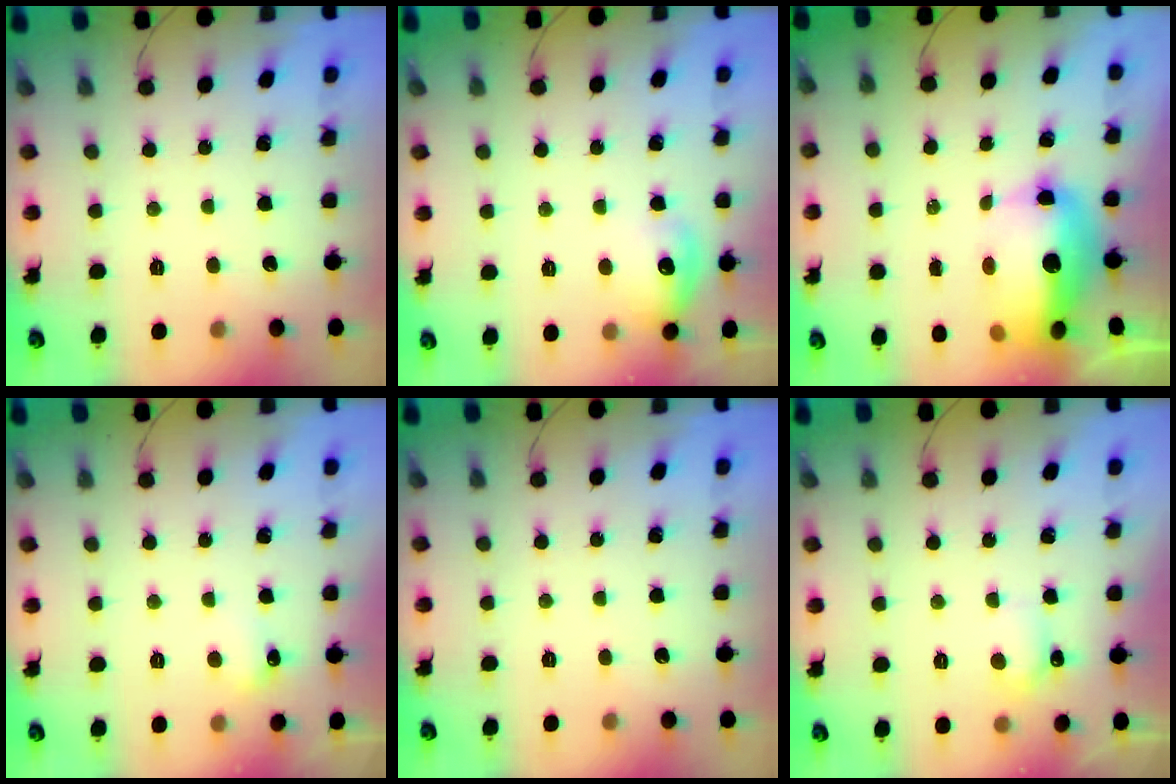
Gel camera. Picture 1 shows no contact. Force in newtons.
{"total": 11.0, "press": 10.9, "slide": 0.9}
{"total": 14.6, "press": 13.5, "slide": 5.6}
{"total": 4.7, "press": 4.5, "slide": 1.3}
{"total": 0.0}
{"total": 5.1, "press": 4.9, "slide": 1.3}